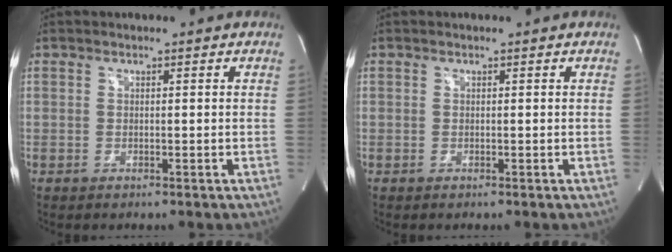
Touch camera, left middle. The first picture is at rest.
{"total": 0.0}